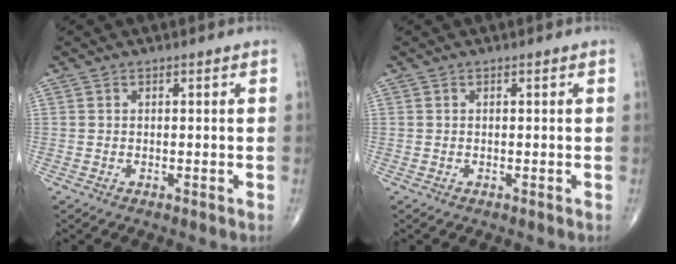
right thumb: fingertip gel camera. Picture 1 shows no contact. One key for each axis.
{"total": 0.0}